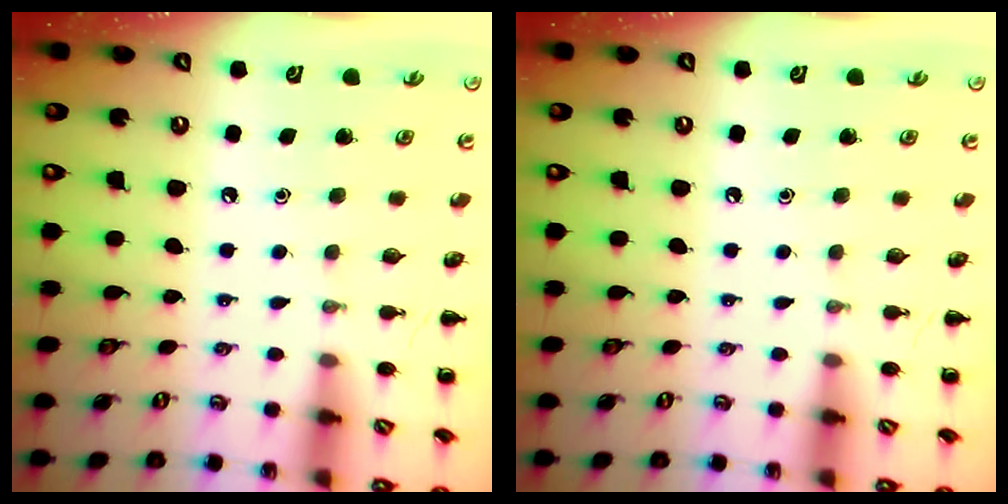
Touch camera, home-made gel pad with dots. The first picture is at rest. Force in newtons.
{"total": 0.0}